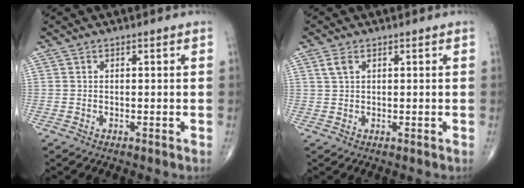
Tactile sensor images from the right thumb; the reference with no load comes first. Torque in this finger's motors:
{"motor_torque": [-0.33, 0.44, -0.10, 0.12, 0.08]}